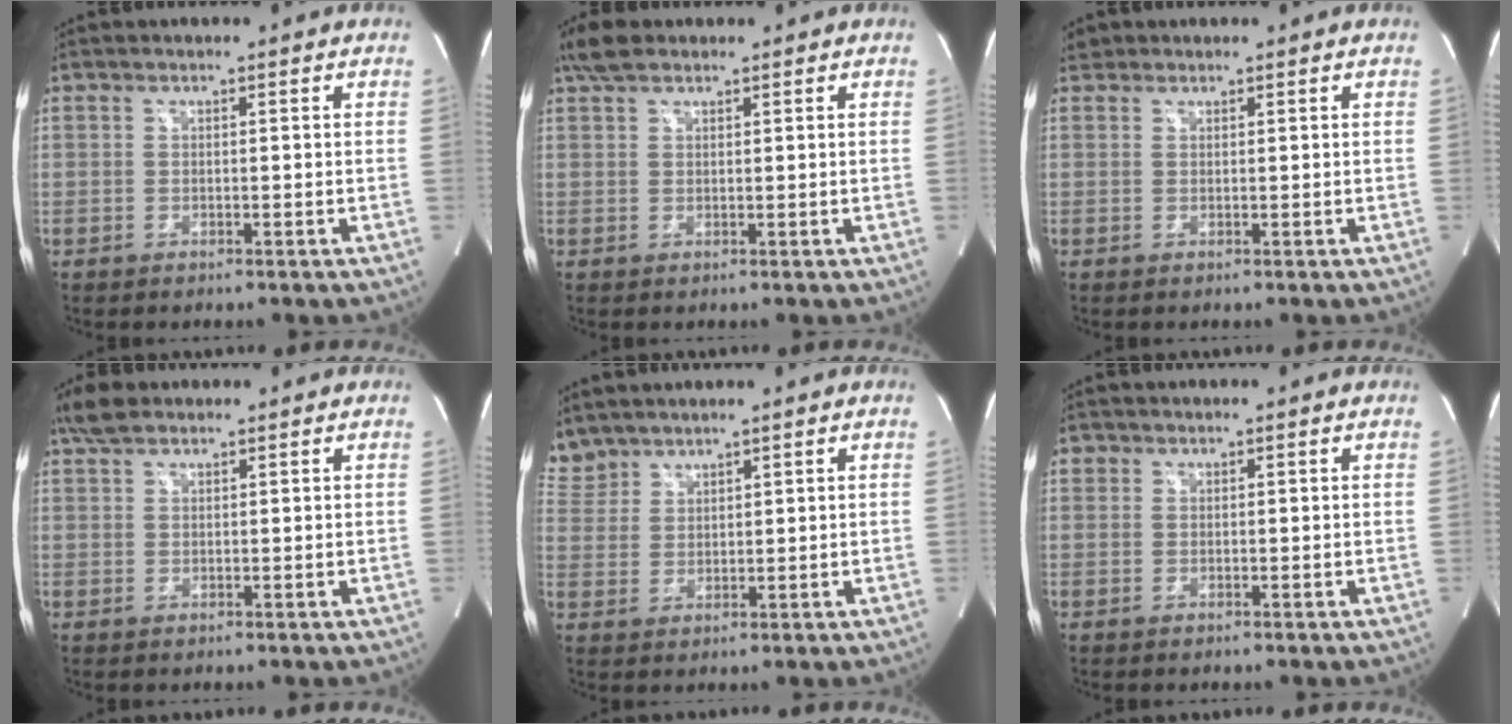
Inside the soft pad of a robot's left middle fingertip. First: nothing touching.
{"total": 3.6, "force": [2.8, 1.4, 1.7], "torque": [-0.044, 0.018, 0.055]}
{"total": 1.6, "force": [1.3, 0.9, -0.3], "torque": [0.006, 0.009, 0.018]}
{"total": 3.4, "force": [2.7, 1.3, 1.6], "torque": [-0.041, 0.016, 0.053]}
{"total": 5.0, "force": [4.7, 1.7, 0.0], "torque": [-0.010, 0.014, 0.109]}
{"total": 0.7, "force": [0.3, 0.6, 0.0], "torque": [0.005, 0.003, 0.005]}